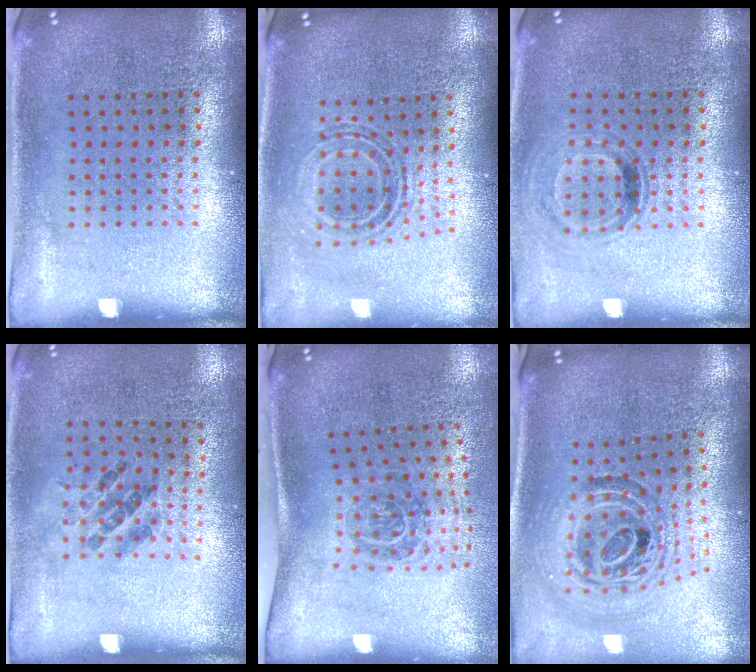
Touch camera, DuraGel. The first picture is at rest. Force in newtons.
{"total": 0.7, "press": 0.7, "slide": 0.3}
{"total": 0.9, "press": 0.8, "slide": 0.4}
{"total": 1.1, "press": 0.7, "slide": 0.9}
{"total": 1.9, "press": 1.2, "slide": 1.5}
{"total": 1.6, "press": 1.3, "slide": 0.9}